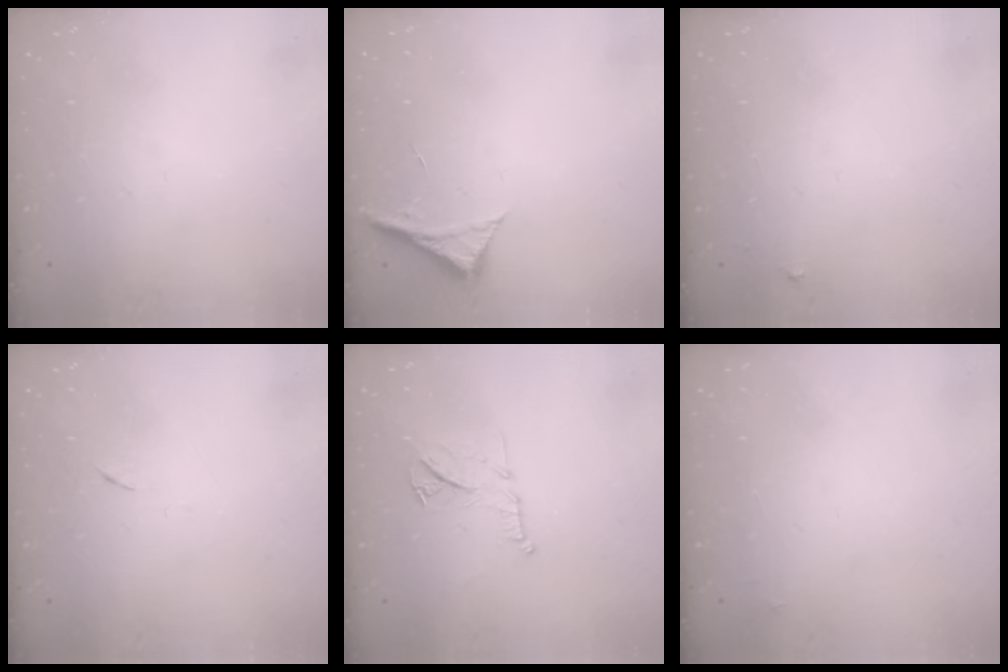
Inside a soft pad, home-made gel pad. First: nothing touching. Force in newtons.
{"total": 5.4, "press": 5.4, "slide": 0.7}
{"total": 3.9, "press": 3.9, "slide": 0.4}
{"total": 3.2, "press": 3.1, "slide": 0.4}
{"total": 11.0, "press": 11.0, "slide": 0.1}
{"total": 3.4, "press": 3.3, "slide": 0.4}